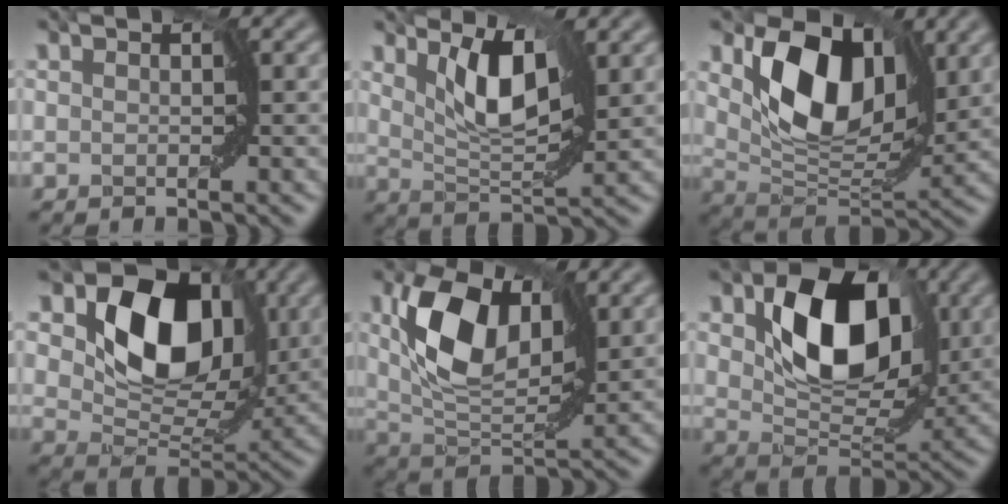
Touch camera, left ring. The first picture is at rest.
{"total": 4.9, "force": [2.3, 1.7, 4.0], "torque": [-0.077, -0.007, 0.041]}
{"total": 8.8, "force": [3.1, 5.3, 6.2], "torque": [-0.115, -0.012, 0.058]}
{"total": 10.5, "force": [3.4, 7.0, 7.0], "torque": [-0.112, -0.002, 0.051]}
{"total": 8.5, "force": [2.7, 4.6, 6.7], "torque": [-0.137, 0.001, 0.046]}
{"total": 10.0, "force": [2.9, 6.2, 7.3], "torque": [-0.123, 0.000, 0.050]}